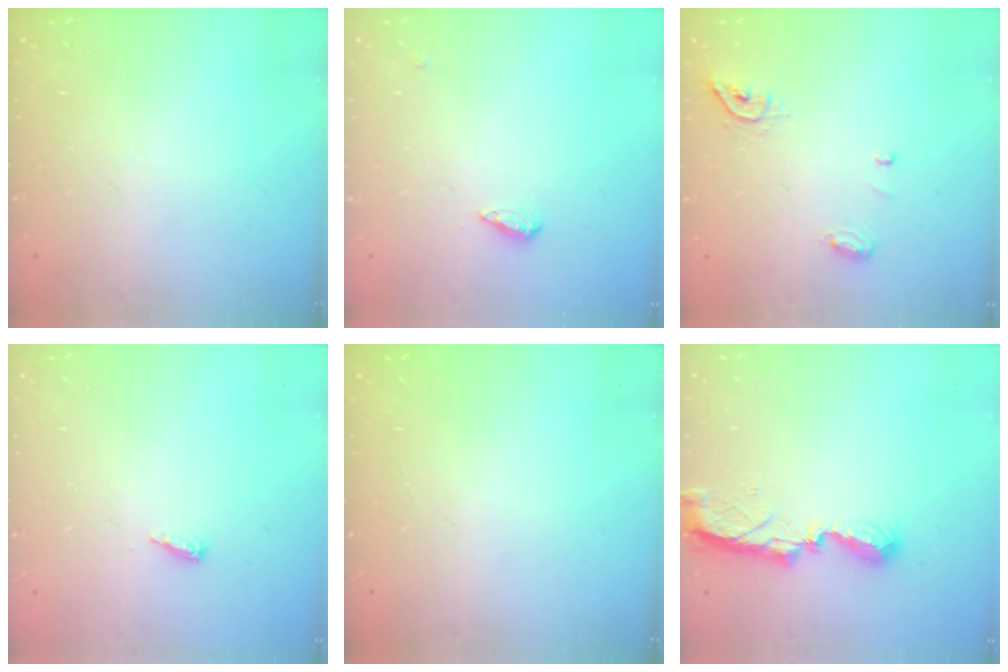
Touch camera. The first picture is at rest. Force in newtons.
{"total": 3.5, "press": 3.5, "slide": 0.4}
{"total": 8.5, "press": 7.0, "slide": 4.8}
{"total": 4.2, "press": 4.1, "slide": 0.4}
{"total": 0.0}
{"total": 8.8, "press": 8.7, "slide": 0.4}